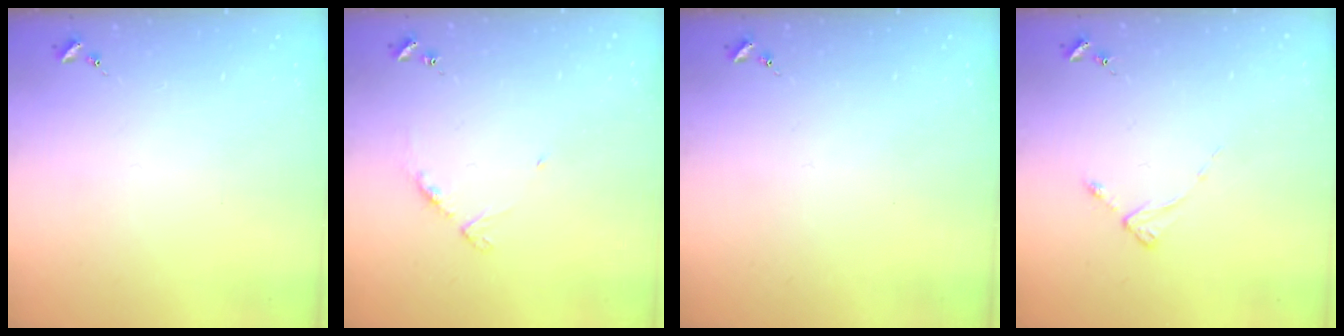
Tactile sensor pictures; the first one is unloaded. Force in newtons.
{"total": 4.7, "press": 4.6, "slide": 0.5}
{"total": 0.0}
{"total": 2.4, "press": 2.4, "slide": 0.3}